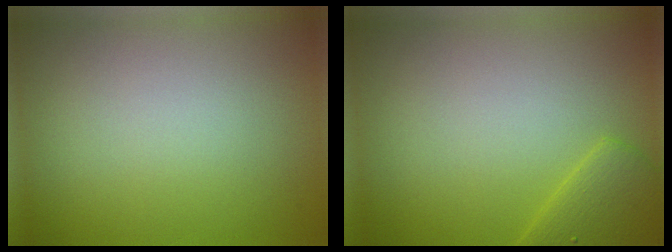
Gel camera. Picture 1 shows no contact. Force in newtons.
{"total": 2.7, "press": 2.7, "slide": 0.2}